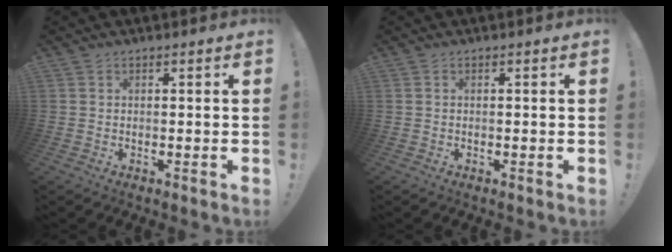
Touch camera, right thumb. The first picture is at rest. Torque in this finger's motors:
{"motor_torque": [-0.43, 0.15, -0.08, 0.19, 0.00]}